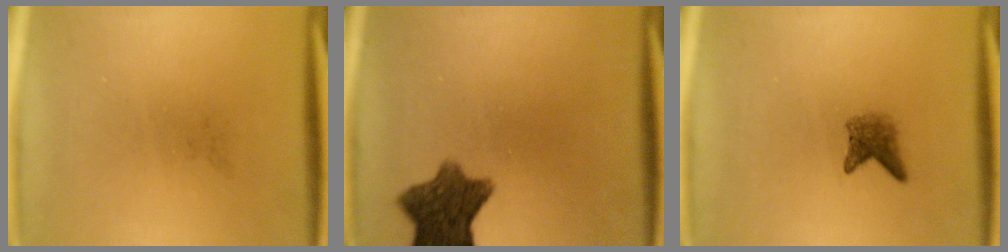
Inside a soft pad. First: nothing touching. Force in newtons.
{"total": 9.0}
{"total": 2.4}